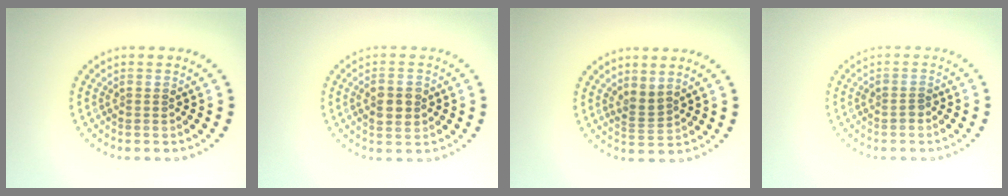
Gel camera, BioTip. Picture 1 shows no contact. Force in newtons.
{"total": 2.9, "press": 2.9, "slide": 0.2}
{"total": 1.7, "press": 1.3, "slide": 1.1}
{"total": 0.7, "press": 0.7, "slide": 0.3}